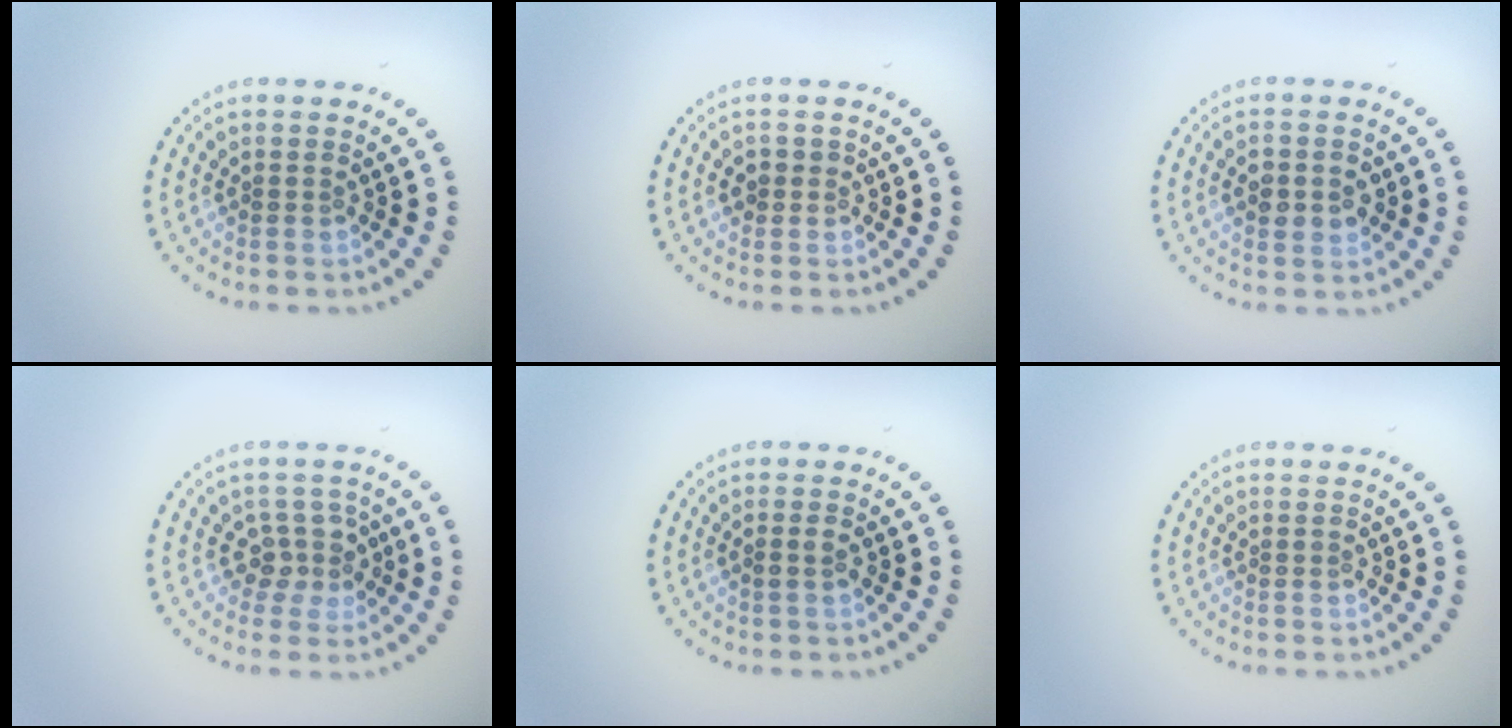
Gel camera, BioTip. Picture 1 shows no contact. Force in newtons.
{"total": 1.1, "press": 1.0, "slide": 0.5}
{"total": 3.4, "press": 3.4, "slide": 0.1}
{"total": 2.2, "press": 1.8, "slide": 1.3}
{"total": 0.8, "press": 0.8, "slide": 0.1}
{"total": 0.0}